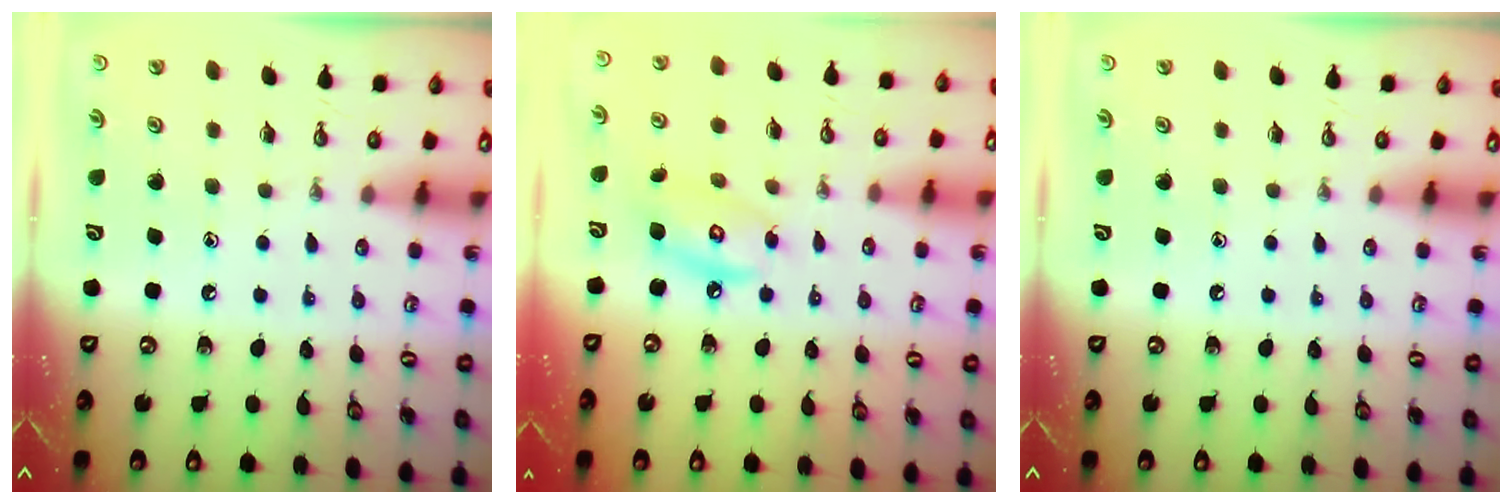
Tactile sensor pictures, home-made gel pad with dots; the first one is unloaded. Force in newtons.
{"total": 8.7, "press": 8.7, "slide": 0.7}
{"total": 0.0}